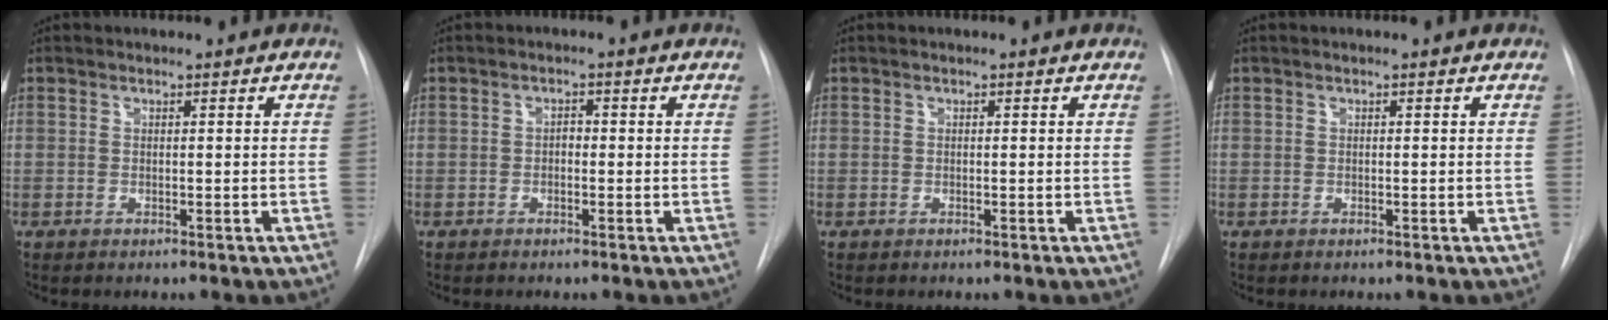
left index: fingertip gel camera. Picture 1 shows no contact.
{"total": 1.0, "force": [-0.3, 0.7, 0.7], "torque": [-0.006, 0.004, -0.008]}
{"total": 0.0}
{"total": 0.0}